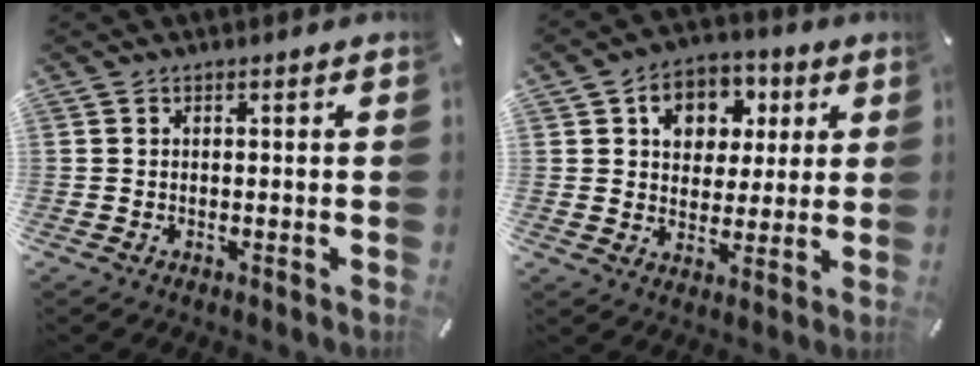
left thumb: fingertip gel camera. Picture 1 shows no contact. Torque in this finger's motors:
{"motor_torque": [1.17, 1.58, 0.92, -0.91, 0.23]}